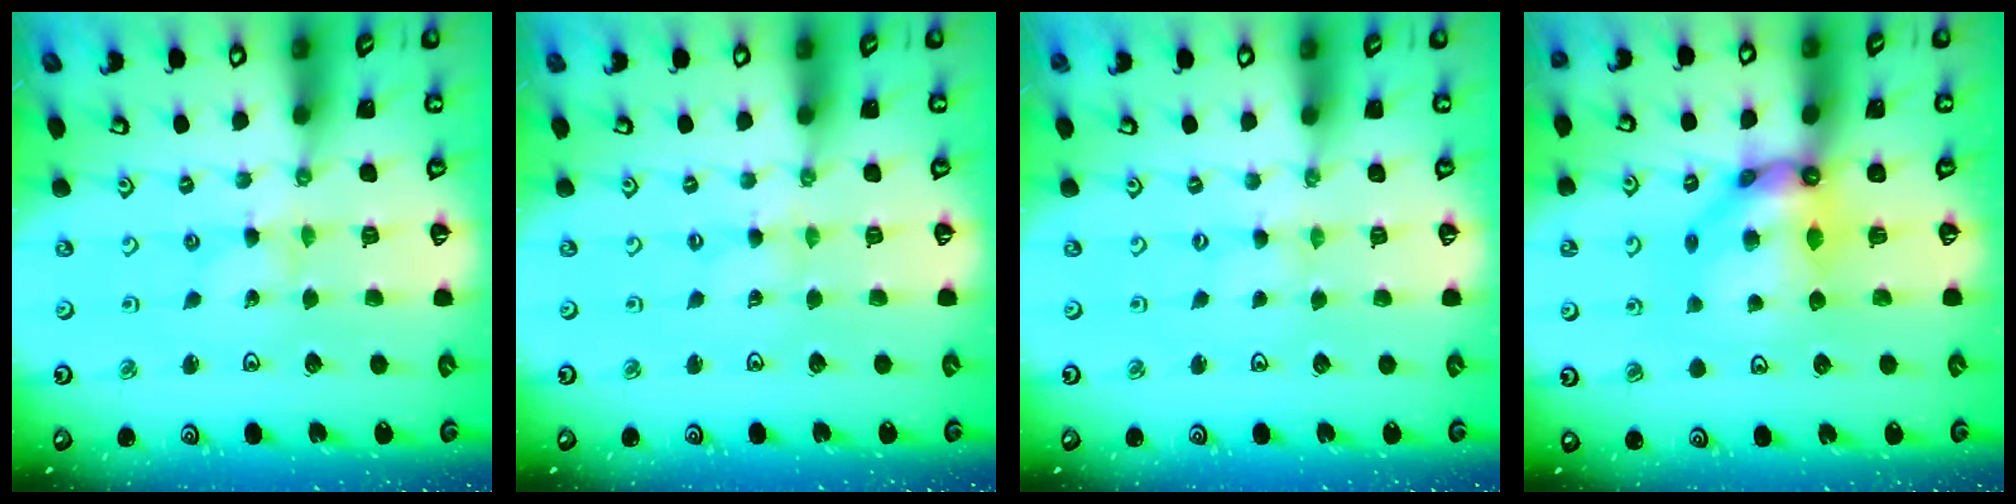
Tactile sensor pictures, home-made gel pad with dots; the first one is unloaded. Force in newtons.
{"total": 0.5, "press": 0.5, "slide": 0.1}
{"total": 0.0}
{"total": 11.6, "press": 11.5, "slide": 1.6}